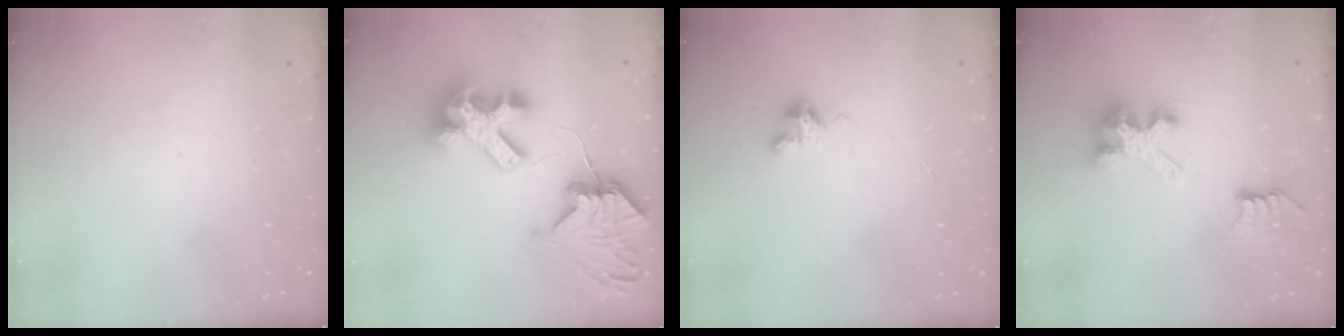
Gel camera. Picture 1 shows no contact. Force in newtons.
{"total": 11.3, "press": 11.2, "slide": 1.5}
{"total": 2.8, "press": 2.8, "slide": 0.2}
{"total": 6.7, "press": 6.7, "slide": 0.1}